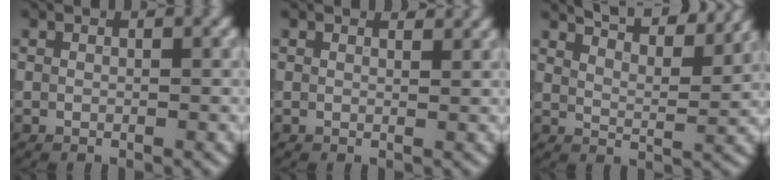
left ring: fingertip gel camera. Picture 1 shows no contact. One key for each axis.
{"total": 1.5, "fx": 1.4, "fy": 0.1, "fz": 0.4, "tx": -0.016, "ty": -0.002, "tz": 0.014}
{"total": 9.9, "fx": 8.2, "fy": 2.4, "fz": 4.9, "tx": -0.058, "ty": 0.024, "tz": 0.078}